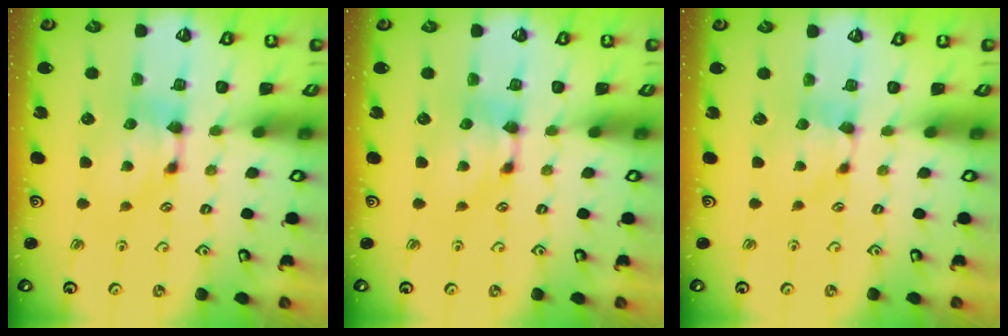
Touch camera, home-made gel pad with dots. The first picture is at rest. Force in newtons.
{"total": 0.0}
{"total": 0.8, "press": 0.7, "slide": 0.2}